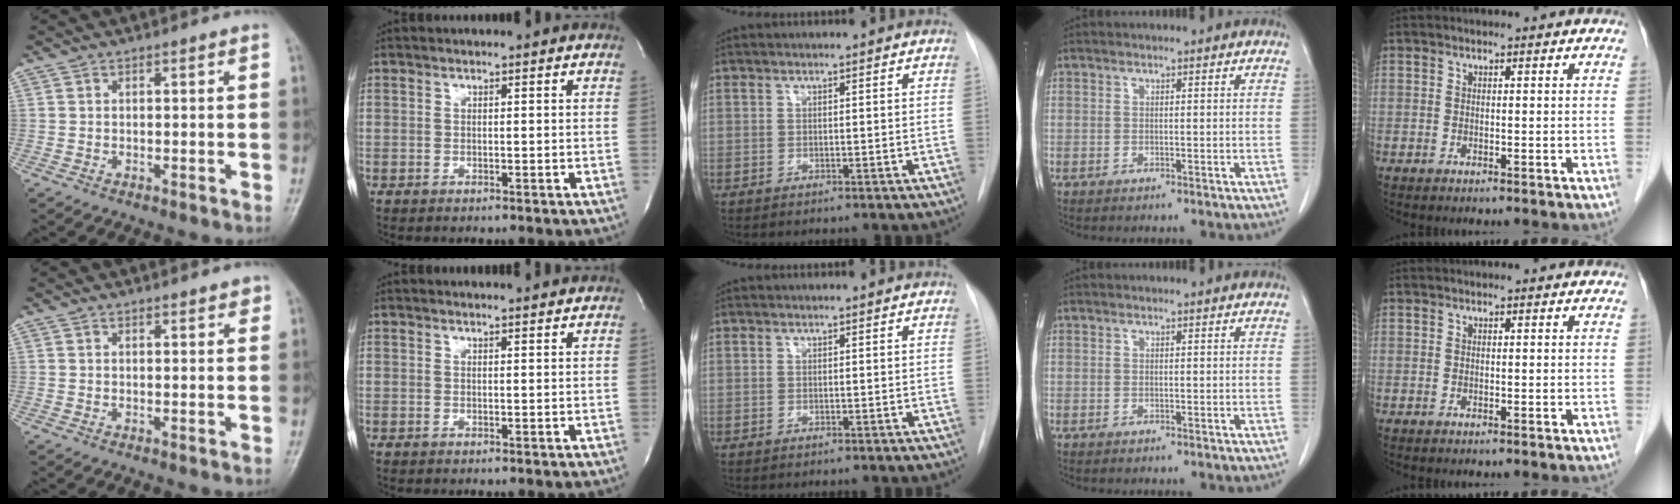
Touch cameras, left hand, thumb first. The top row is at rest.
{"thumb": {"total": 2.0, "force": [1.6, 0.8, 0.9], "torque": [0.000, -0.006, 0.018]}, "index": {"total": 1.9, "force": [1.9, -0.2, 0.1], "torque": [-0.009, -0.001, 0.023]}}